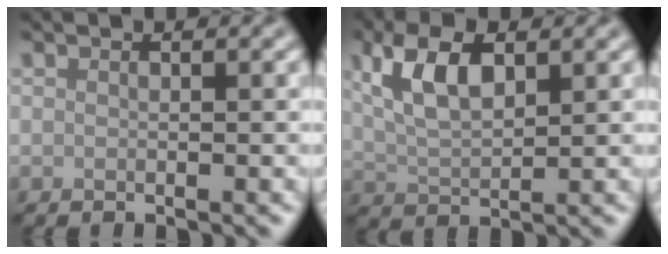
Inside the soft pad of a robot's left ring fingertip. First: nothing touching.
{"total": 5.7, "force": [2.1, 2.7, 4.6], "torque": [-0.096, 0.010, 0.038]}